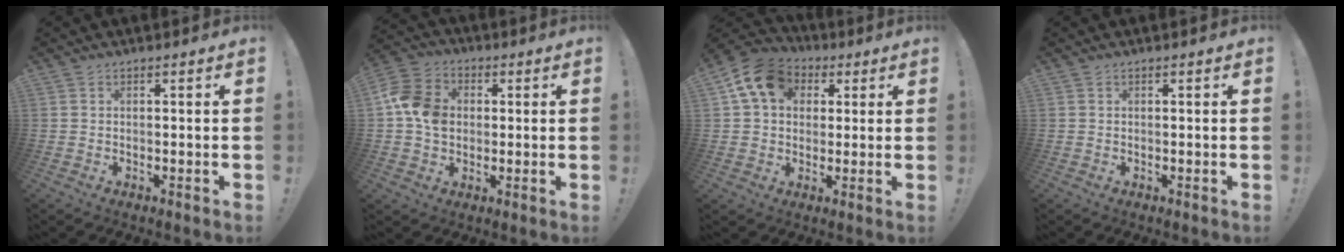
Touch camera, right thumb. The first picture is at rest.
{"total": 11.6, "force": [0.4, 9.3, 6.9], "torque": [-0.118, 0.011, 0.011]}
{"total": 13.0, "force": [4.4, 10.1, 6.8], "torque": [-0.101, -0.005, 0.090]}
{"total": 0.0}